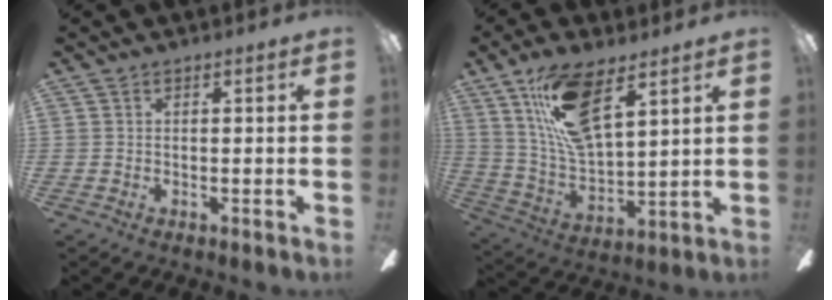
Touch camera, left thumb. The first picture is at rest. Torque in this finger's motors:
{"motor_torque": [0.29, 0.62, 1.36, -1.31, 0.17]}